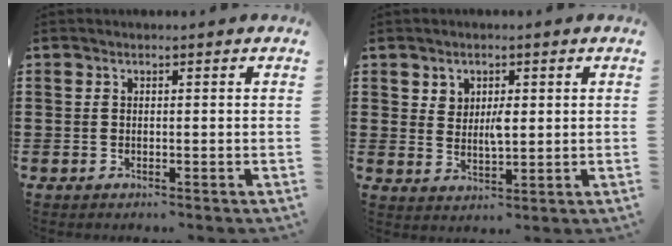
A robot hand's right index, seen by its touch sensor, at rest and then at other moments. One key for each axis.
{"total": 2.8, "fx": 1.2, "fy": 1.6, "fz": 2.0, "tx": -0.028, "ty": -0.001, "tz": 0.018}